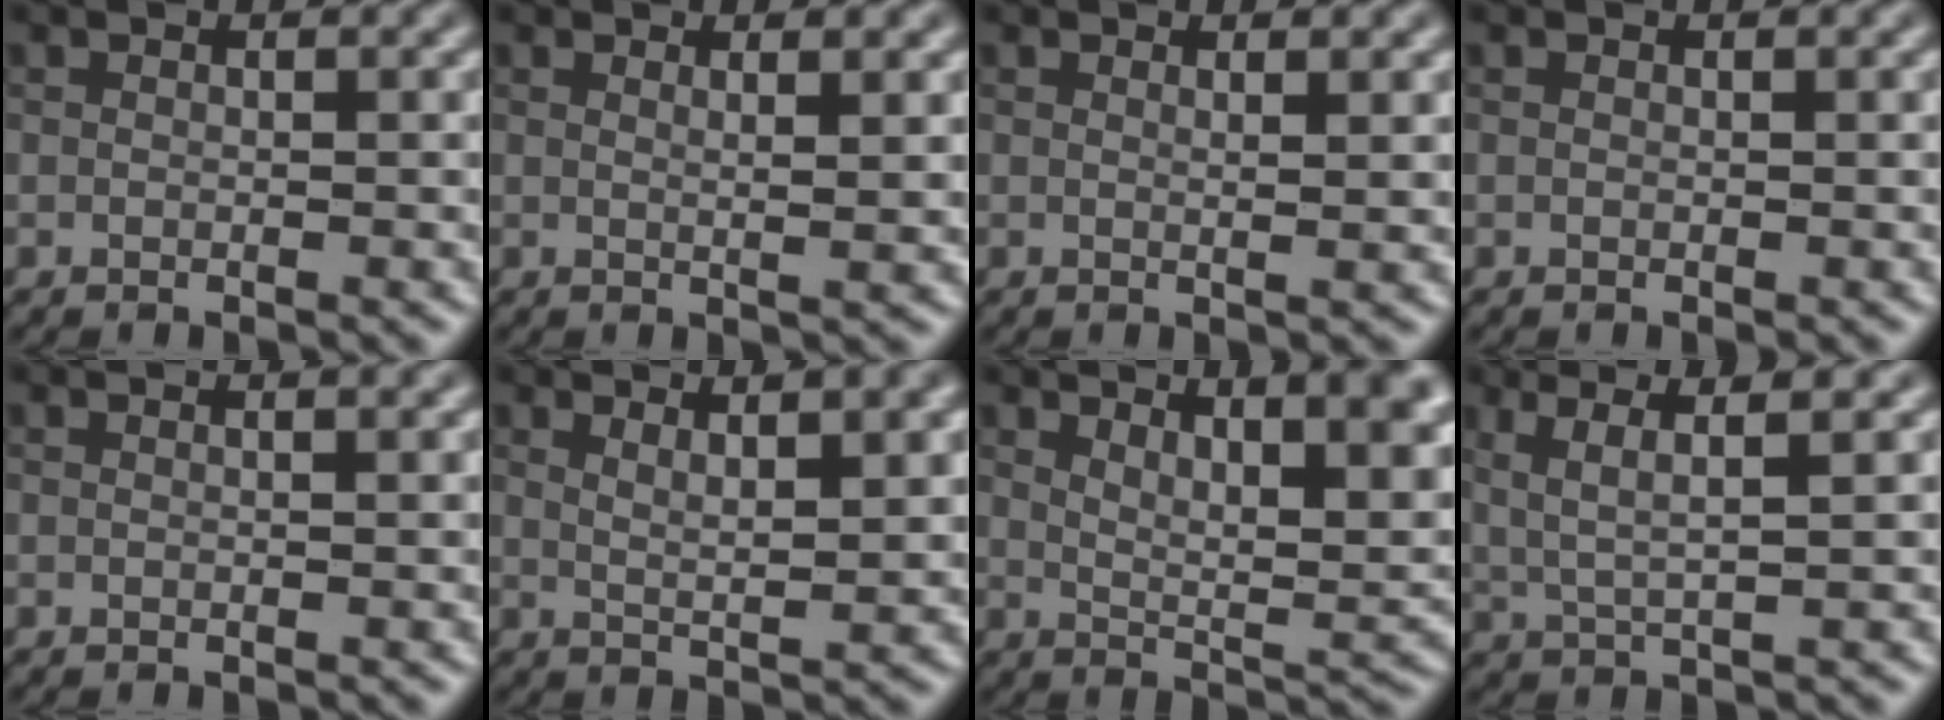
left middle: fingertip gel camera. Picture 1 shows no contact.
{"total": 2.0, "force": [0.8, 0.6, 1.8], "torque": [-0.019, 0.004, 0.005]}
{"total": 1.5, "force": [0.6, 0.5, 1.3], "torque": [-0.012, 0.004, 0.002]}
{"total": 0.0}
{"total": 1.7, "force": [0.7, 0.8, 1.3], "torque": [-0.002, 0.005, -0.009]}
{"total": 3.8, "force": [1.9, 1.1, 3.1], "torque": [-0.030, 0.007, 0.028]}
{"total": 10.0, "force": [4.8, 3.5, 8.0], "torque": [-0.070, 0.013, 0.073]}
{"total": 3.4, "force": [1.3, 0.4, 3.1], "torque": [-0.067, 0.004, 0.035]}